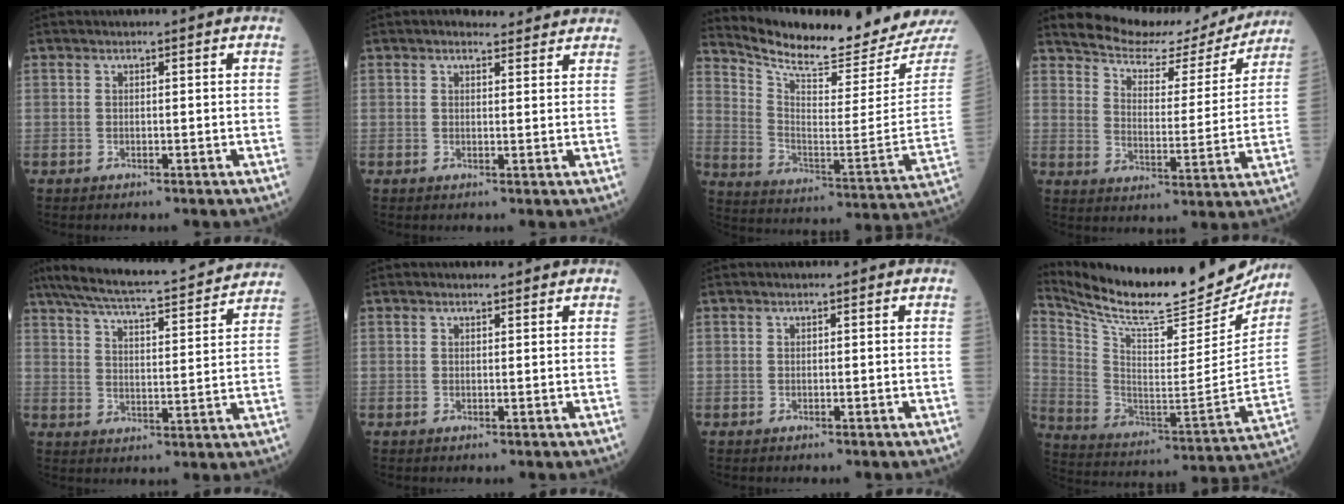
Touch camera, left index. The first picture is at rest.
{"total": 3.8, "force": [3.5, 1.2, 0.8], "torque": [-0.013, 0.011, 0.037]}
{"total": 18.7, "force": [18.1, -0.3, 4.7], "torque": [-0.107, -0.108, 0.264]}
{"total": 16.0, "force": [15.4, 3.3, 3.1], "torque": [-0.047, -0.019, 0.208]}
{"total": 21.1, "force": [18.8, 2.4, 9.3], "torque": [-0.158, 0.017, 0.257]}
{"total": 0.8, "force": [0.7, 0.2, 0.0], "torque": [-0.011, -0.002, 0.010]}
{"total": 0.0}
{"total": 26.7, "force": [24.2, 3.8, 10.7], "torque": [-0.198, -0.073, 0.352]}